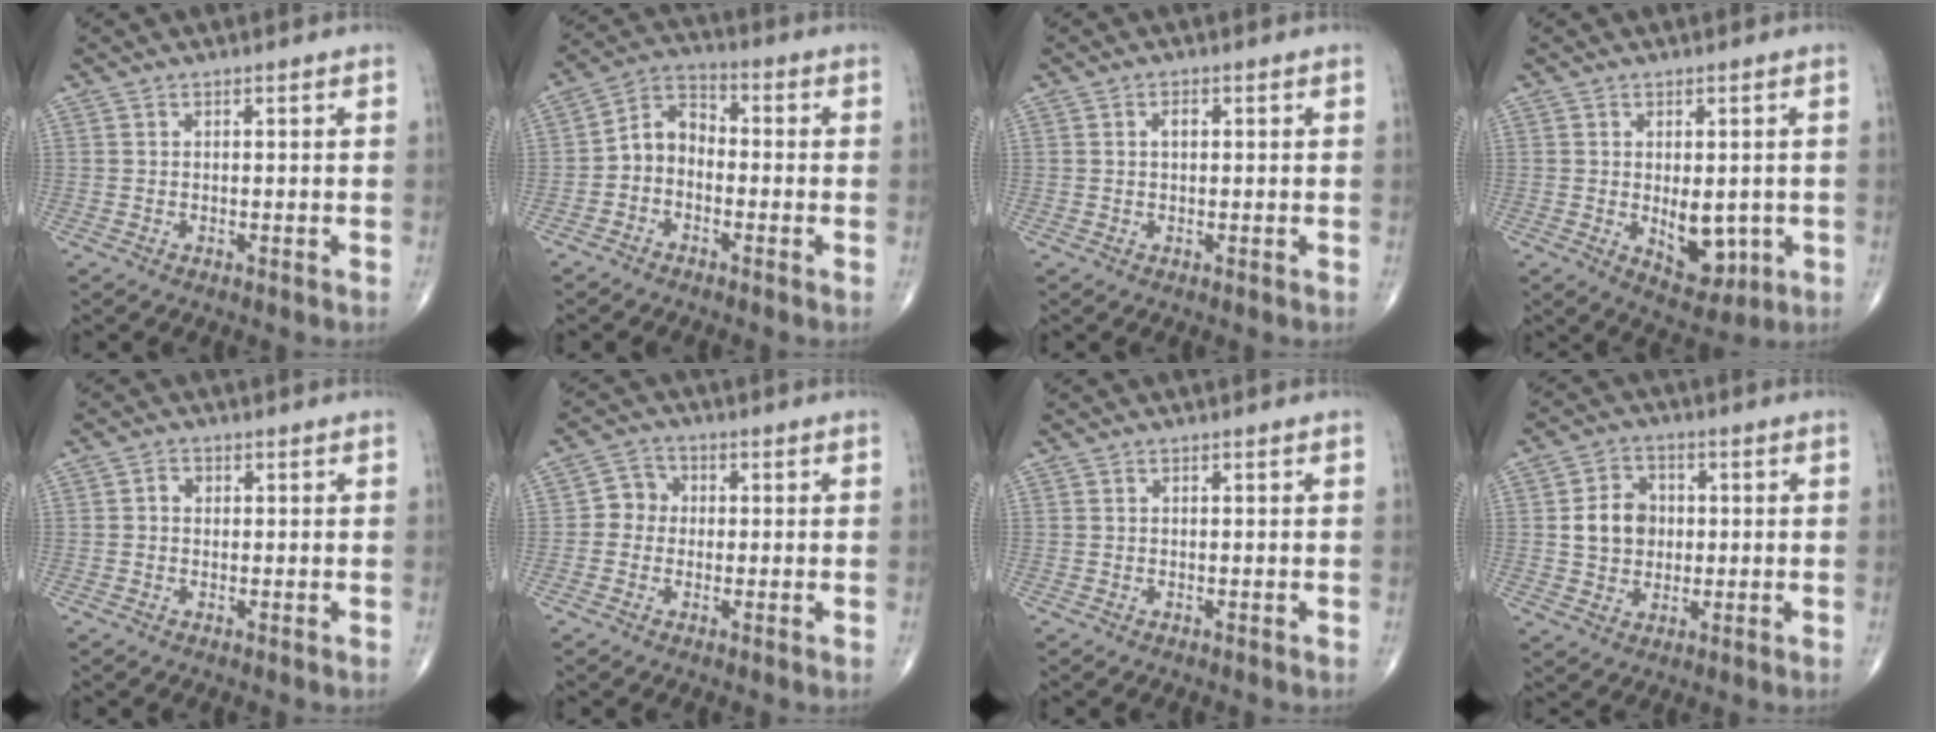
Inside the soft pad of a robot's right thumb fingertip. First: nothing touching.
{"total": 6.4, "force": [-1.7, 4.8, 4.0], "torque": [-0.053, 0.034, -0.050]}
{"total": 1.7, "force": [0.3, 0.9, 1.3], "torque": [-0.022, 0.003, 0.004]}
{"total": 7.5, "force": [-1.0, 4.4, 6.1], "torque": [-0.058, -0.013, 0.001]}
{"total": 1.5, "force": [0.1, 1.3, 0.7], "torque": [-0.004, 0.004, -0.002]}
{"total": 4.2, "force": [-0.3, 3.9, 1.6], "torque": [-0.002, 0.011, -0.017]}
{"total": 0.0}
{"total": 7.8, "force": [0.5, 6.5, 4.3], "torque": [-0.047, 0.005, 0.005]}